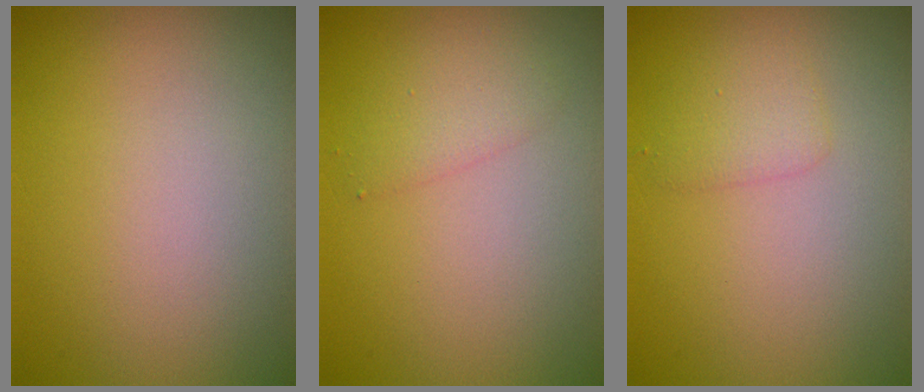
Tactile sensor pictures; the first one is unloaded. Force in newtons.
{"total": 1.5, "press": 1.5, "slide": 0.1}
{"total": 1.6, "press": 1.6, "slide": 0.1}